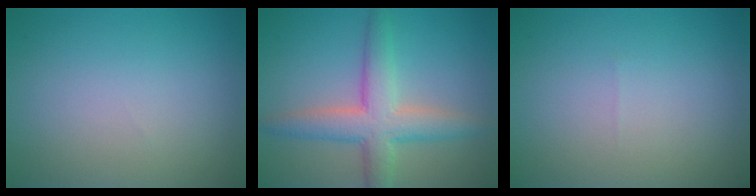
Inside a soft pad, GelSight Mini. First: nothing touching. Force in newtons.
{"total": 5.3, "press": 5.3, "slide": 0.4}
{"total": 0.0}